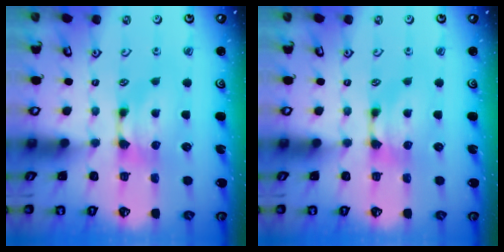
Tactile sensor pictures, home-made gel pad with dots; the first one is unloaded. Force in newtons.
{"total": 0.0}